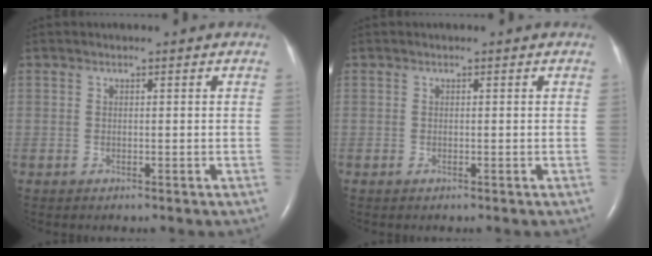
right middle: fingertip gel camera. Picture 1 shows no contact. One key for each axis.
{"total": 0.0}